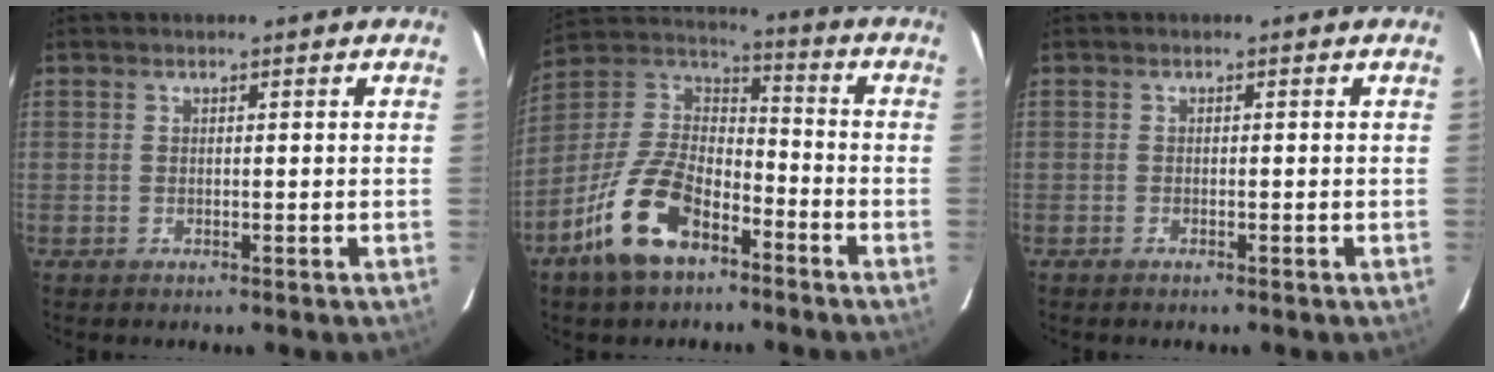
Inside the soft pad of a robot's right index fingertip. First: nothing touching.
{"total": 16.0, "force": [-9.4, 8.0, 10.2], "torque": [-0.214, 0.008, -0.172]}
{"total": 0.6, "force": [-0.6, 0.2, 0.2], "torque": [-0.004, -0.001, -0.011]}